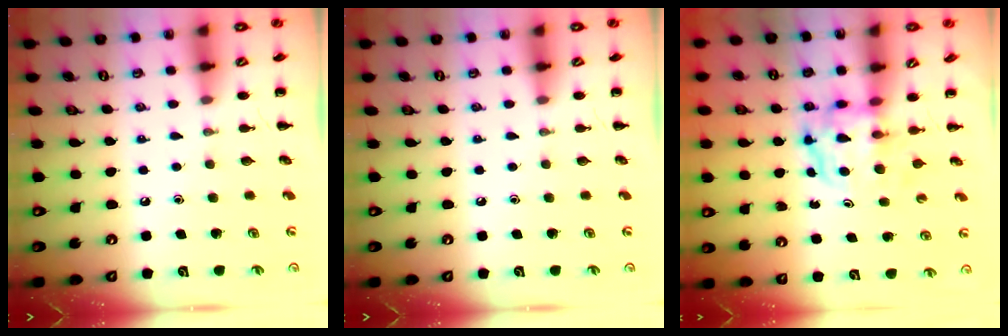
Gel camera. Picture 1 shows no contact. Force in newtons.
{"total": 0.0}
{"total": 3.9, "press": 3.9, "slide": 0.4}